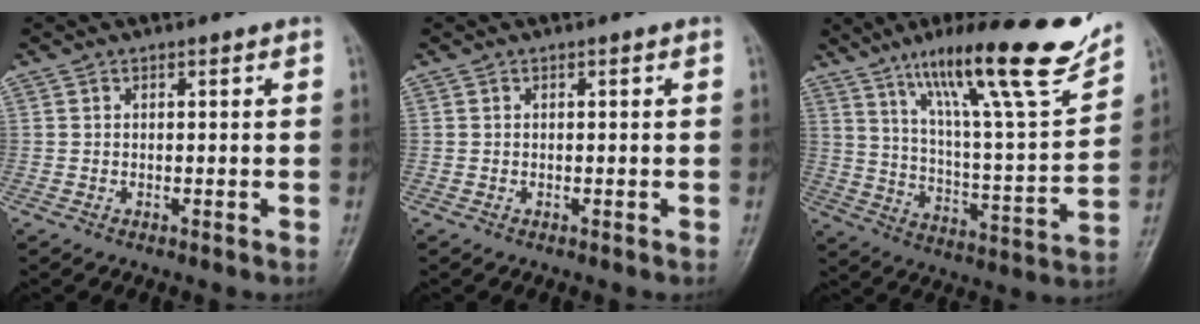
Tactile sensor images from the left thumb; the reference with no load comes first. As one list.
[{"total": 0.0}, {"total": 23.3, "force": [15.8, 3.4, 16.7], "torque": [-0.237, -0.064, 0.259]}]